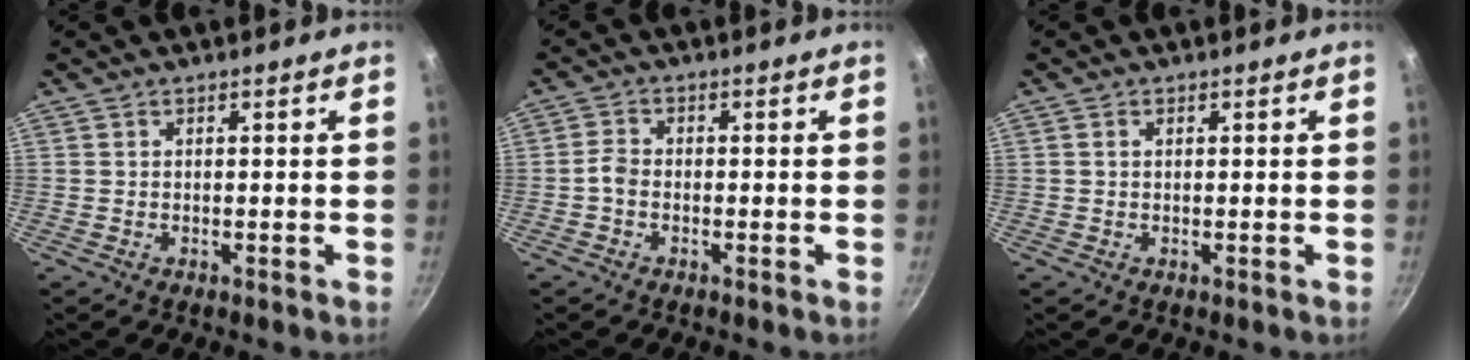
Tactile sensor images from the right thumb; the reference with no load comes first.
{"total": 2.3, "force": [-1.1, 1.5, 1.4], "torque": [-0.032, 0.015, -0.028]}
{"total": 0.8, "force": [0.2, 0.5, 0.5], "torque": [-0.009, 0.003, 0.003]}